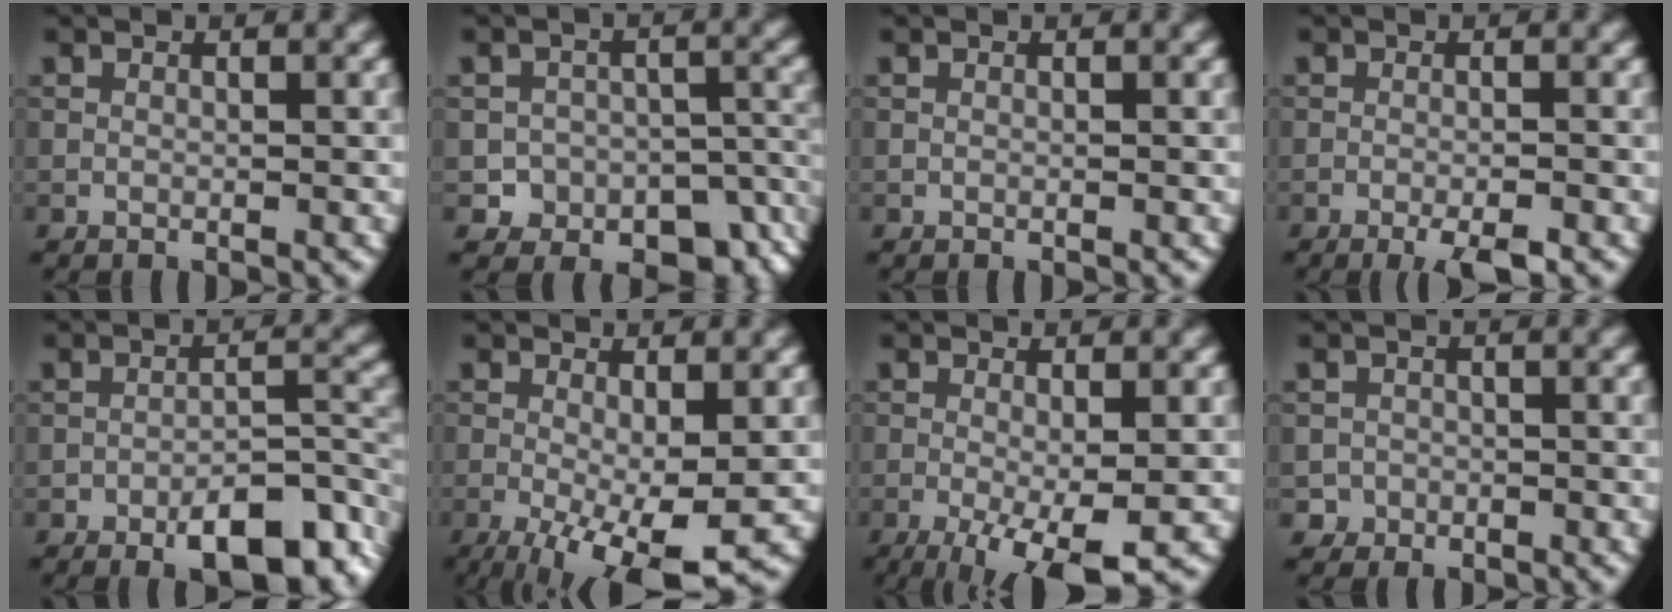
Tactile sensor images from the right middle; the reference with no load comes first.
{"total": 7.0, "force": [-3.9, 4.9, 3.1], "torque": [-0.022, -0.008, -0.056]}
{"total": 0.0}
{"total": 3.2, "force": [-2.0, 0.5, 2.4], "torque": [-0.040, 0.000, -0.035]}
{"total": 8.9, "force": [-5.3, 3.5, 6.2], "torque": [-0.080, -0.001, -0.076]}
{"total": 7.6, "force": [-2.4, 2.1, 6.9], "torque": [-0.127, -0.019, -0.030]}
{"total": 6.6, "force": [-2.7, 1.7, 5.8], "torque": [-0.102, -0.011, -0.040]}
{"total": 1.7, "force": [-0.8, 1.5, -0.1], "torque": [0.017, 0.008, -0.013]}